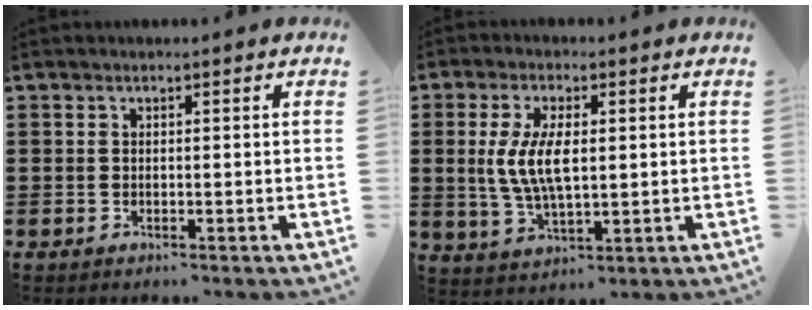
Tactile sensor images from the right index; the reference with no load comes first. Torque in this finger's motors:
{"motor_torque": [0.52, -0.20, 0.39, 0.21]}